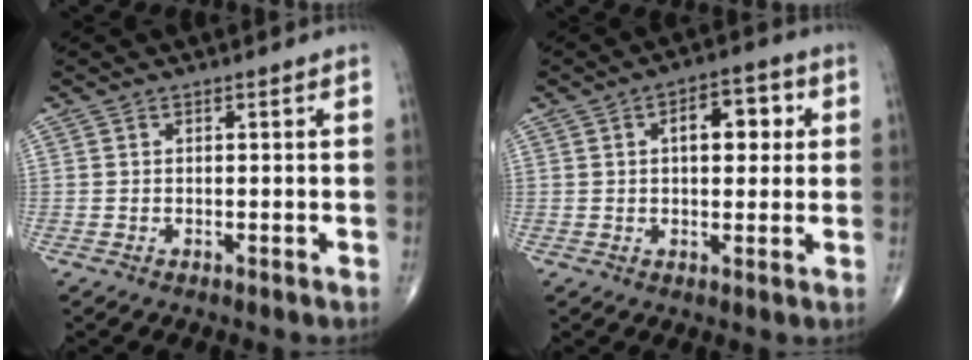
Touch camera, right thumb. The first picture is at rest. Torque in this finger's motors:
{"motor_torque": [0.28, 1.96, 0.82, 0.38, 0.04]}